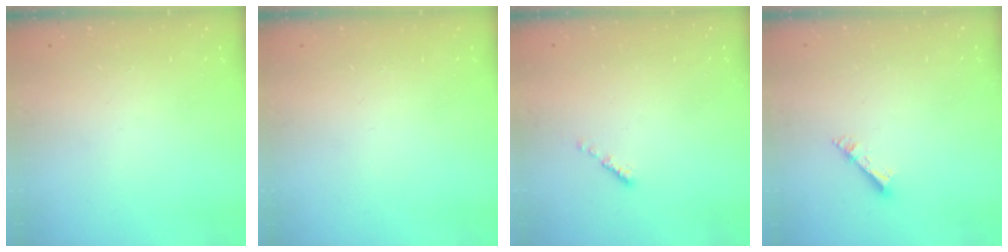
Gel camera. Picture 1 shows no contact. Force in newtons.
{"total": 0.0}
{"total": 0.0}
{"total": 3.6, "press": 3.5, "slide": 0.3}